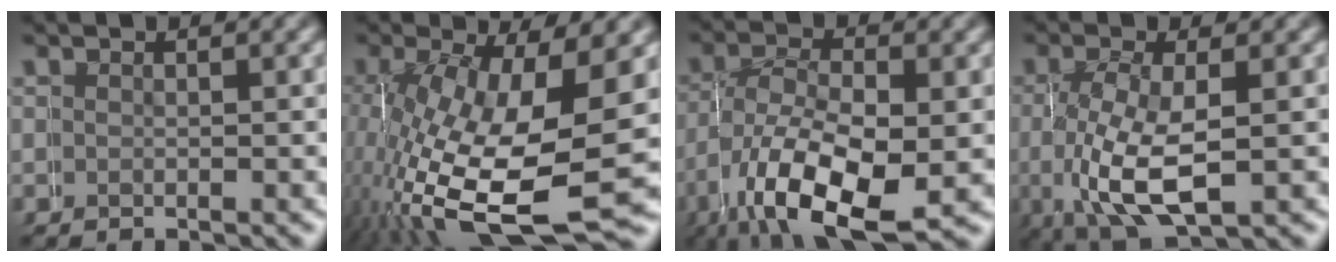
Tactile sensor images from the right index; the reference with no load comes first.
{"total": 10.7, "force": [-2.0, 5.5, 8.9], "torque": [-0.202, -0.063, 0.008]}
{"total": 7.1, "force": [-2.6, 4.3, 5.1], "torque": [-0.118, -0.037, -0.019]}
{"total": 5.2, "force": [-0.9, 2.7, 4.3], "torque": [-0.102, -0.026, 0.005]}